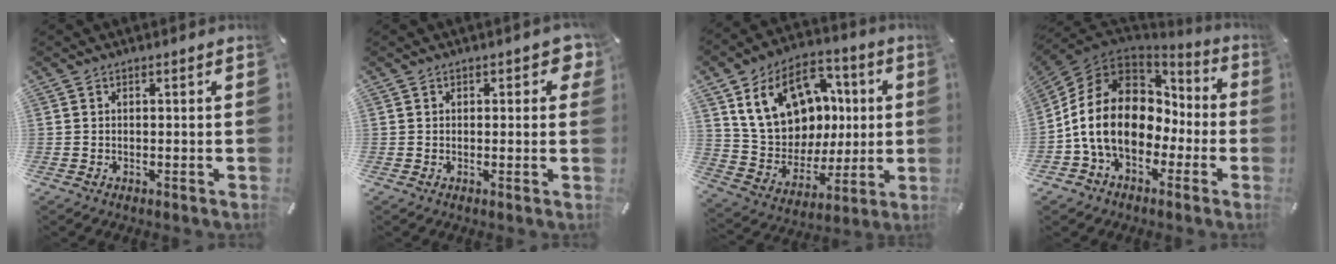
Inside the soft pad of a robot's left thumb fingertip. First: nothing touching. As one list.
[{"total": 2.7, "force": [1.1, 1.8, 1.8], "torque": [-0.013, -0.001, 0.012]}, {"total": 18.8, "force": [5.4, 15.2, 9.8], "torque": [-0.164, -0.011, 0.112]}, {"total": 17.6, "force": [-1.8, 13.5, 11.2], "torque": [-0.238, 0.008, -0.034]}]